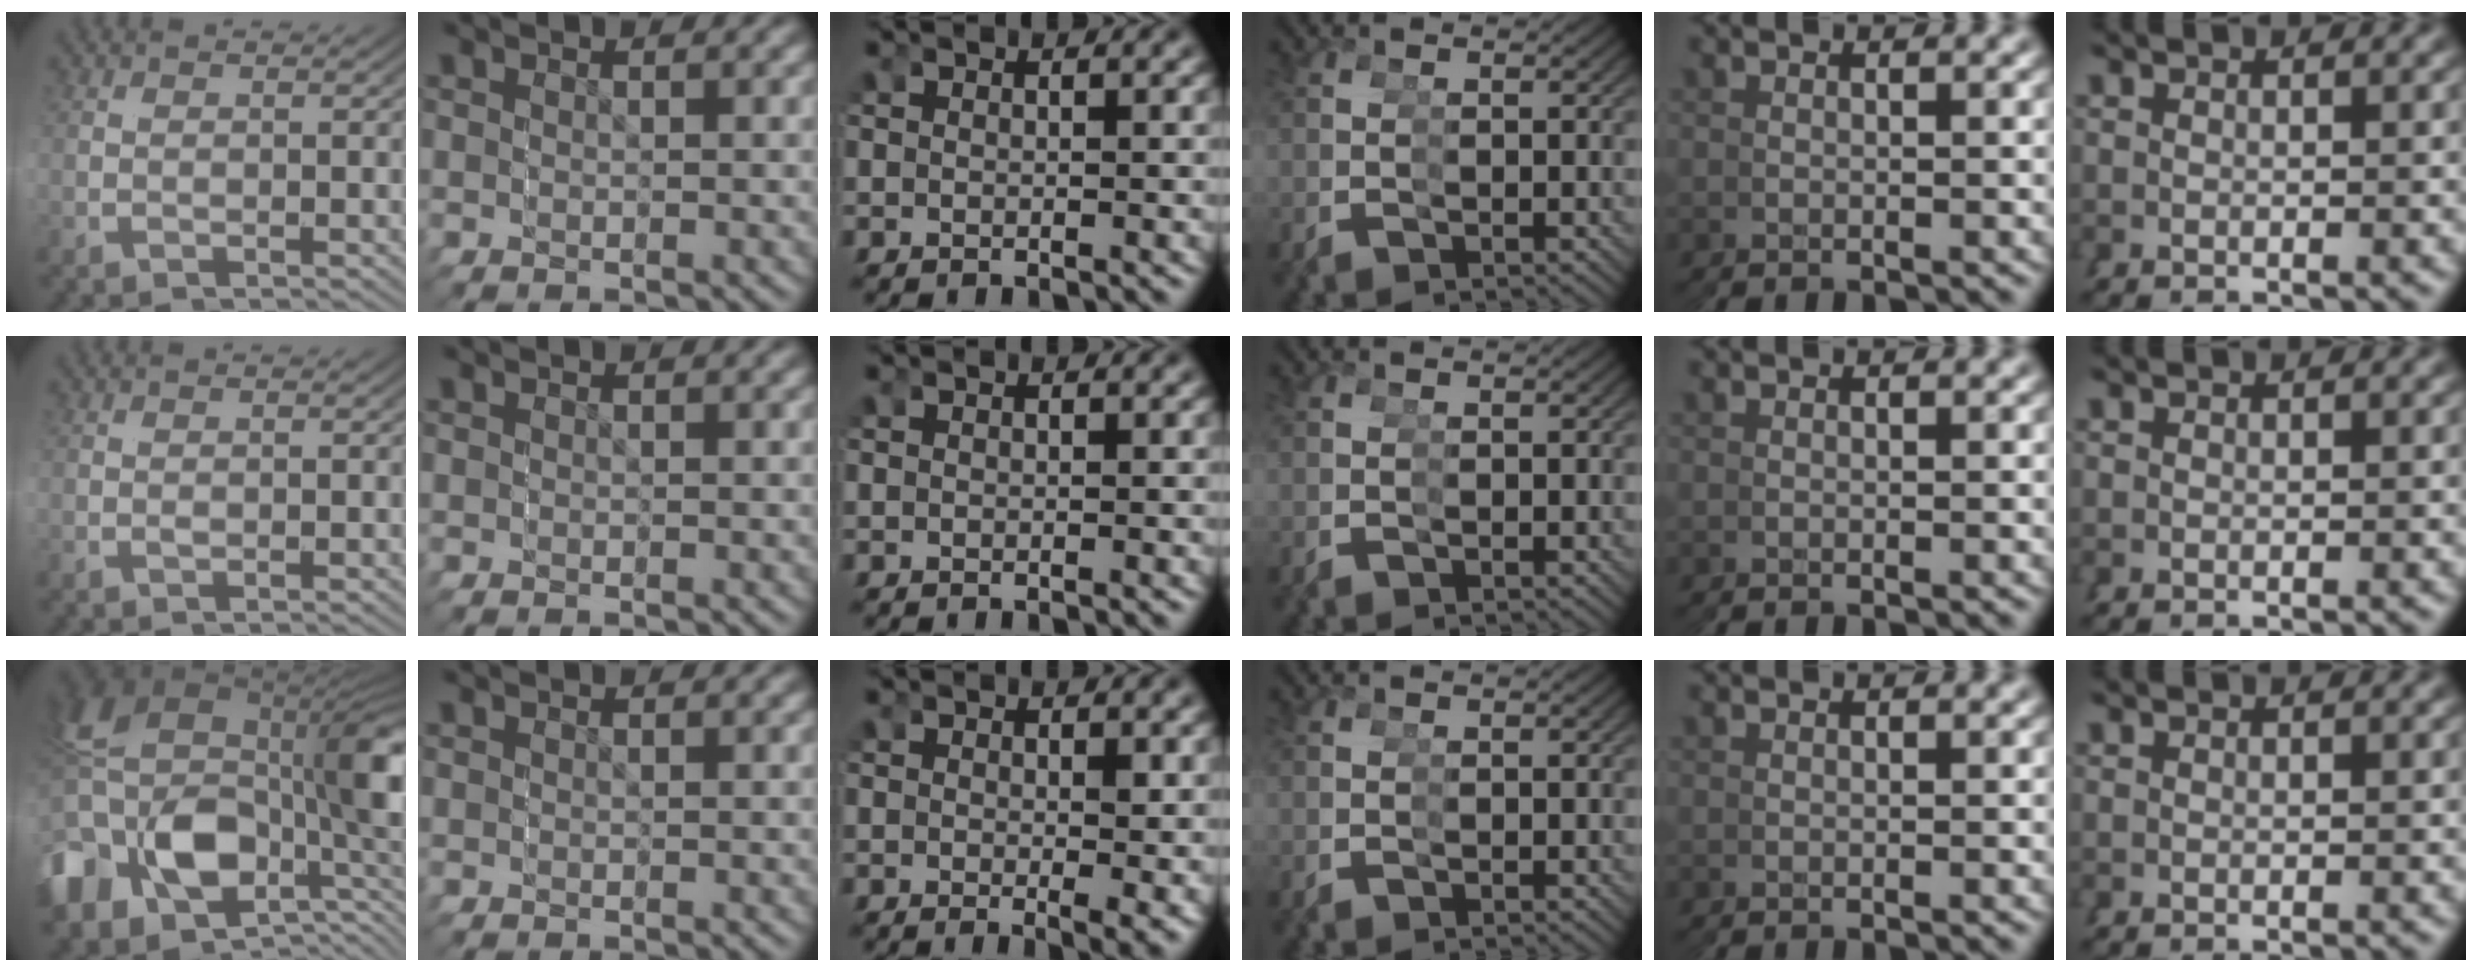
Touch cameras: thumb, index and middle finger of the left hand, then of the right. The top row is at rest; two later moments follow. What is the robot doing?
{"motion": "grasp_and_lifting", "object": "stress ball aka squeeze ball"}